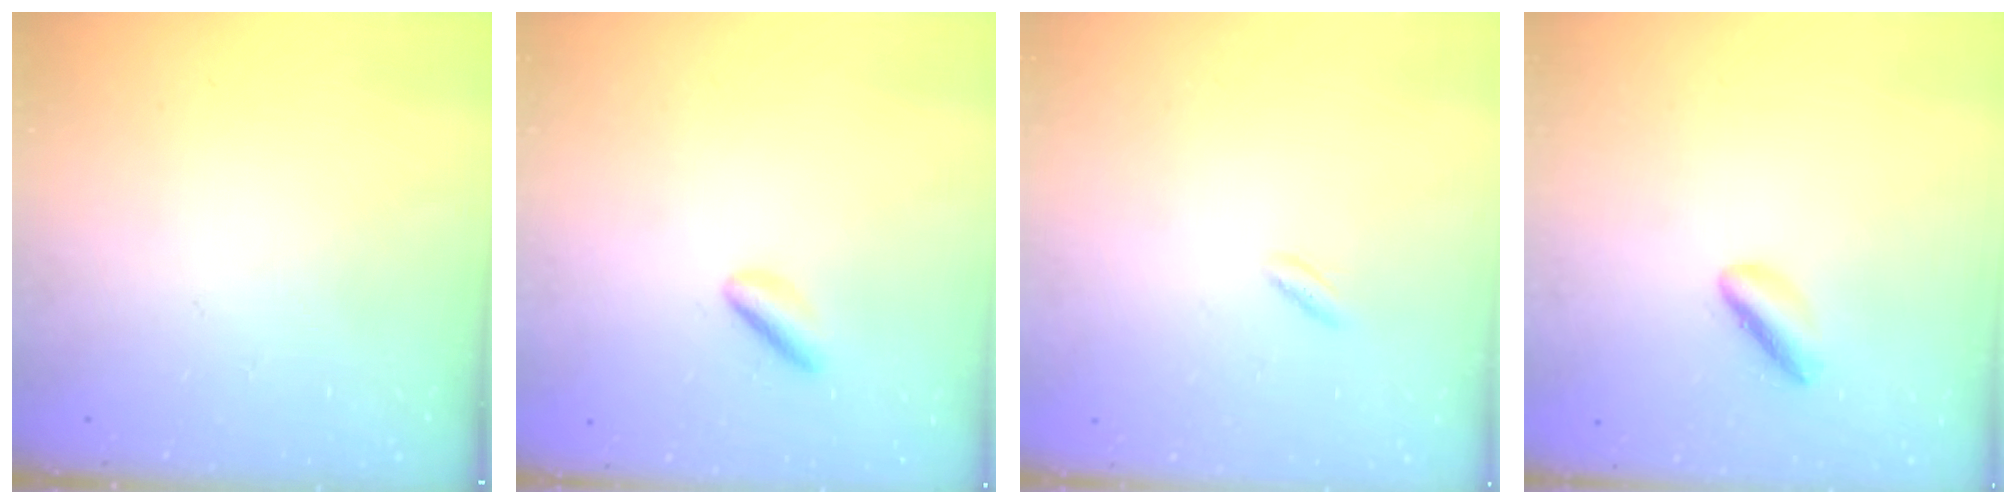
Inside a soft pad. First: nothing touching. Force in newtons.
{"total": 2.5, "press": 2.5, "slide": 0.6}
{"total": 1.8, "press": 1.6, "slide": 0.8}
{"total": 2.6, "press": 2.6, "slide": 0.4}